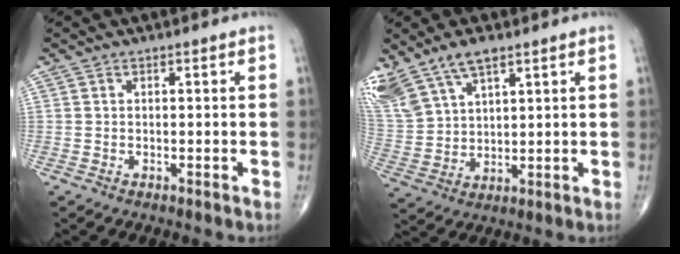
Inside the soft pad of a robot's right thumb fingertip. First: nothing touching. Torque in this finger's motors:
{"motor_torque": [0.07, 0.73, 1.43, 1.32, 0.16]}